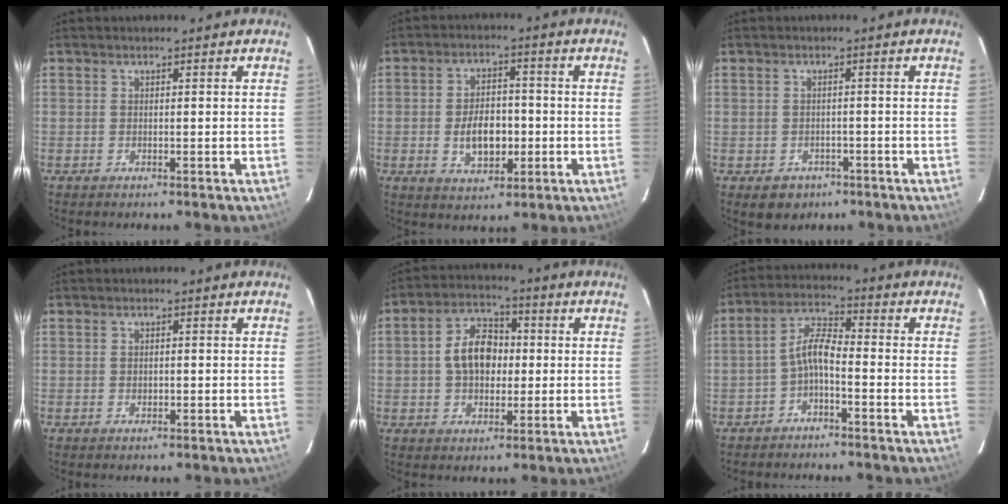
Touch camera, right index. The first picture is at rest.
{"total": 8.4, "force": [-1.6, 5.1, 6.5], "torque": [-0.120, 0.006, -0.017]}
{"total": 4.4, "force": [-1.9, 3.8, 0.8], "torque": [-0.020, 0.008, -0.017]}
{"total": 1.0, "force": [-0.1, 0.8, 0.5], "torque": [-0.006, 0.001, -0.001]}
{"total": 9.2, "force": [0.3, 6.4, 6.6], "torque": [-0.125, 0.026, 0.007]}
{"total": 4.7, "force": [-2.4, 1.3, 3.8], "torque": [-0.088, 0.017, -0.046]}